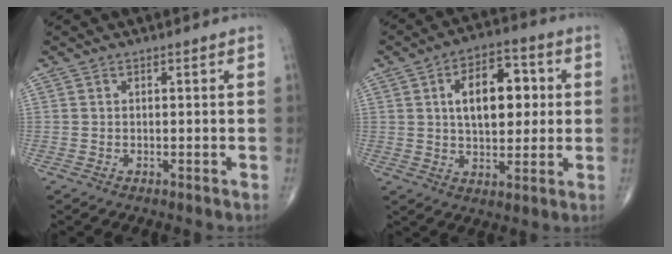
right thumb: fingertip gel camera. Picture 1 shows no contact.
{"total": 13.1, "force": [2.4, 7.3, 10.6], "torque": [-0.135, 0.008, 0.036]}